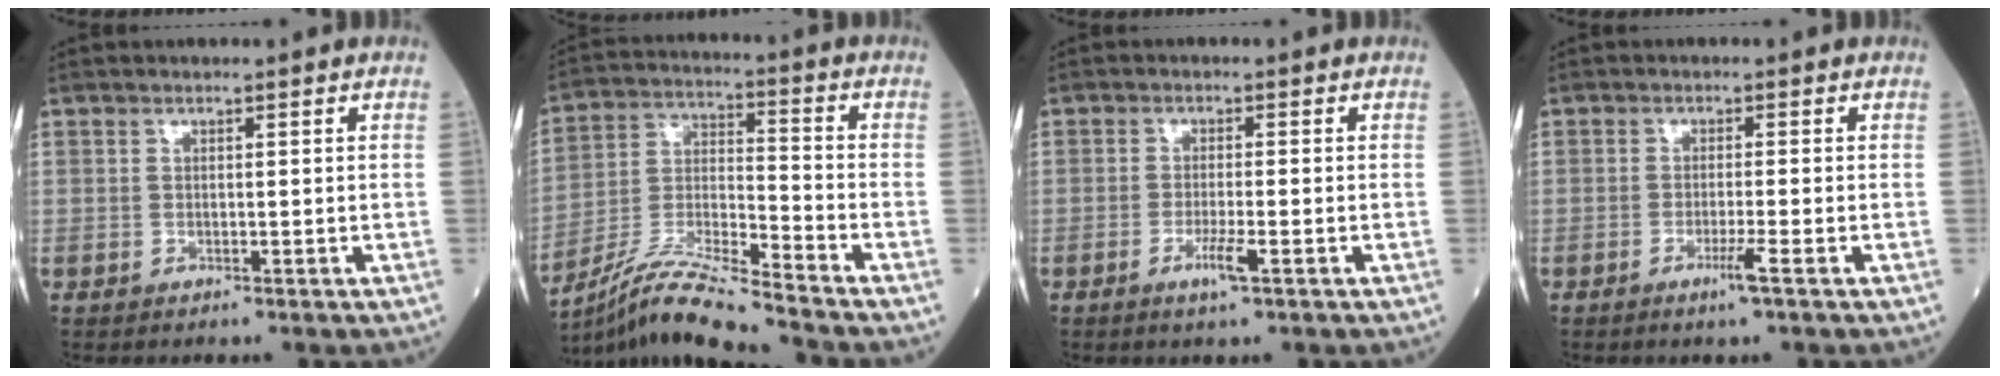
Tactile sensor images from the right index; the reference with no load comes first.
{"total": 13.1, "force": [-11.7, -0.9, 6.0], "torque": [-0.115, -0.008, -0.218]}
{"total": 3.1, "force": [-1.5, -0.1, 2.7], "torque": [-0.054, -0.005, -0.028]}
{"total": 2.6, "force": [-1.4, -0.6, 2.1], "torque": [-0.042, -0.007, -0.029]}